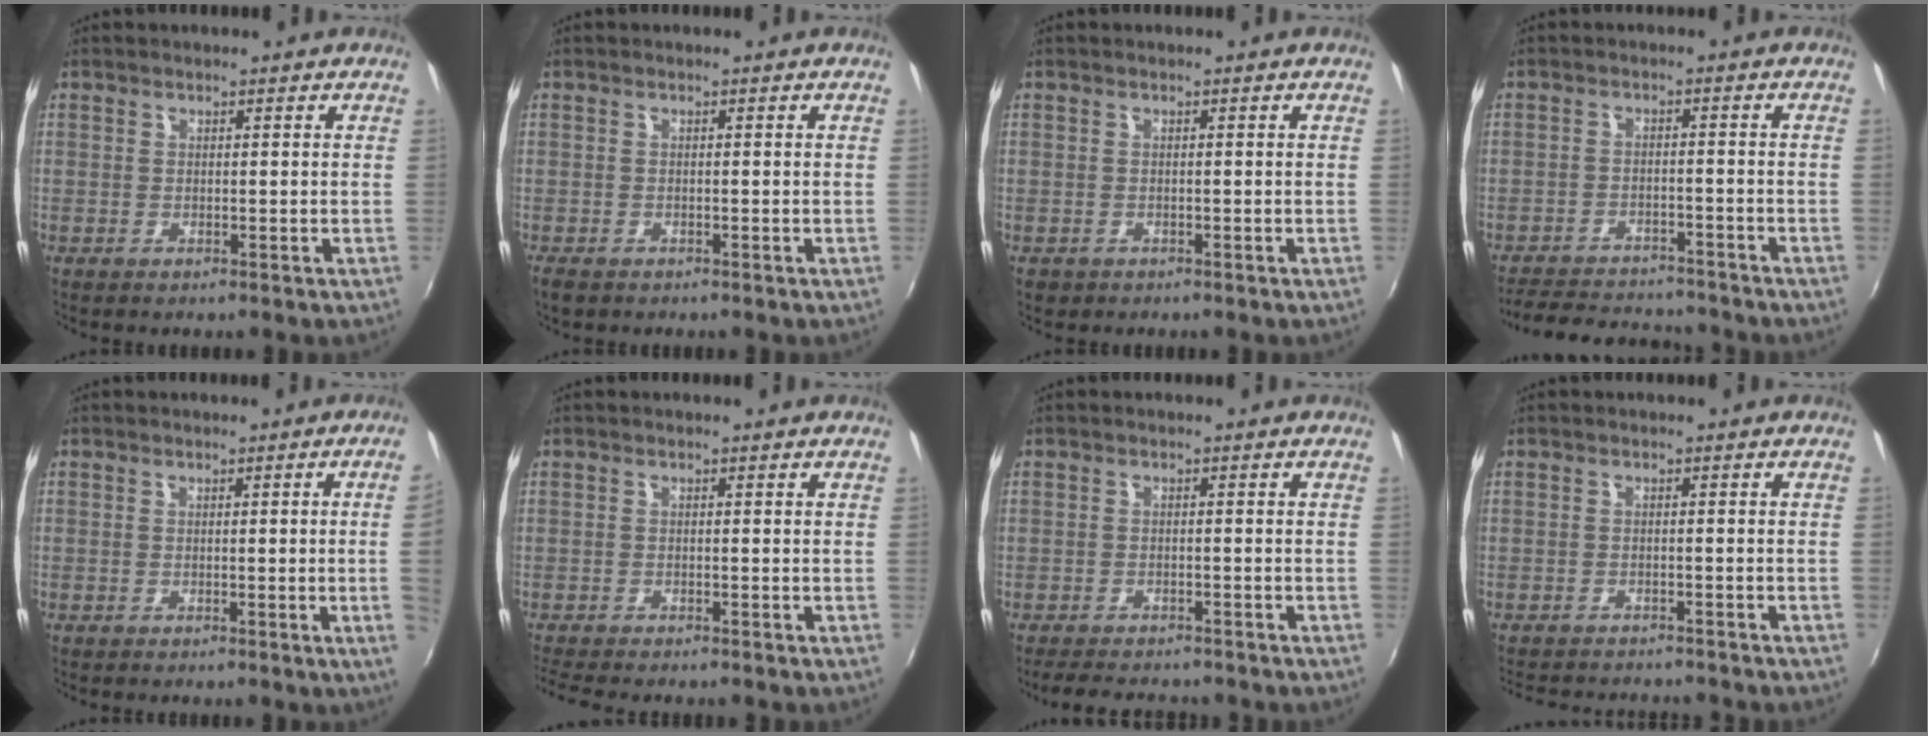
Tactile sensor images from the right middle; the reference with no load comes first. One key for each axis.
{"total": 2.1, "fx": -1.6, "fy": 1.1, "fz": 1.0, "tx": -0.022, "ty": -0.008, "tz": -0.028}
{"total": 1.3, "fx": -0.6, "fy": 1.1, "fz": 0.4, "tx": -0.011, "ty": -0.003, "tz": -0.008}
{"total": 14.0, "fx": -12.6, "fy": 4.0, "fz": 4.7, "tx": -0.112, "ty": 0.004, "tz": -0.179}
{"total": 3.7, "fx": 0.0, "fy": -2.0, "fz": 3.2, "tx": -0.051, "ty": -0.011, "tz": 0.006}
{"total": 4.9, "fx": -4.5, "fy": 0.4, "fz": 1.9, "tx": -0.052, "ty": -0.022, "tz": -0.081}
{"total": 7.2, "fx": -6.5, "fy": 2.0, "fz": 2.4, "tx": -0.067, "ty": -0.007, "tz": -0.097}
{"total": 9.6, "fx": -8.7, "fy": 2.2, "fz": 3.2, "tx": -0.078, "ty": -0.013, "tz": -0.126}